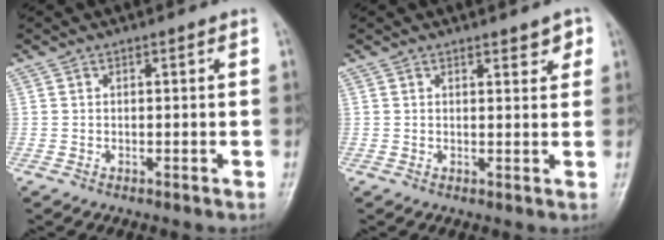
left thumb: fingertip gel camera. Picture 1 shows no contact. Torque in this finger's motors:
{"motor_torque": [-0.02, 0.01, -0.06, 0.23, 0.06]}